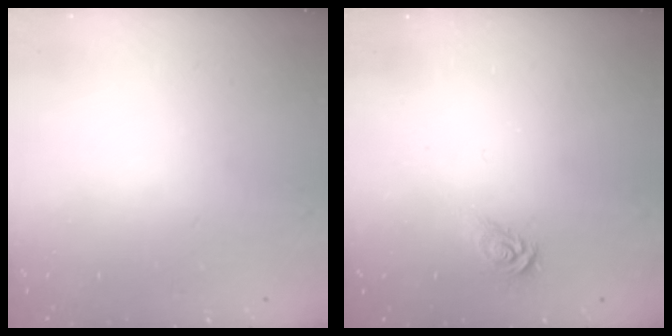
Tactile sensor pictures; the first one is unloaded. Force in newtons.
{"total": 3.6, "press": 3.6, "slide": 0.1}